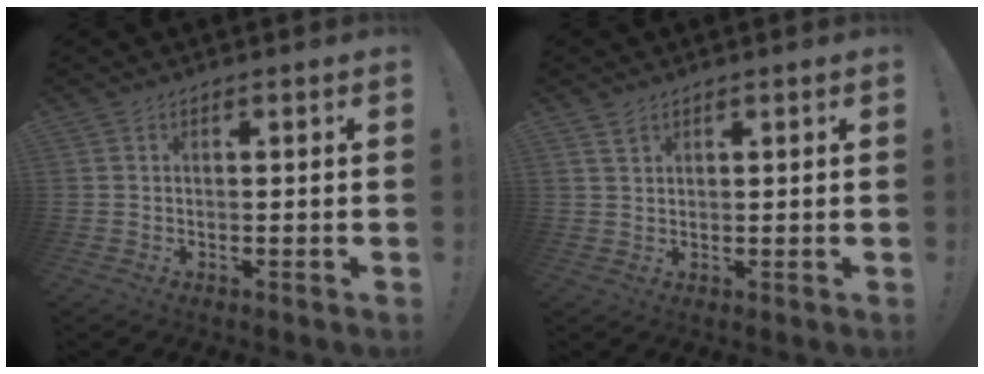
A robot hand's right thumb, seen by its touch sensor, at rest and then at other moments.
{"total": 2.2, "force": [1.7, 1.2, 0.8], "torque": [-0.001, -0.010, 0.029]}